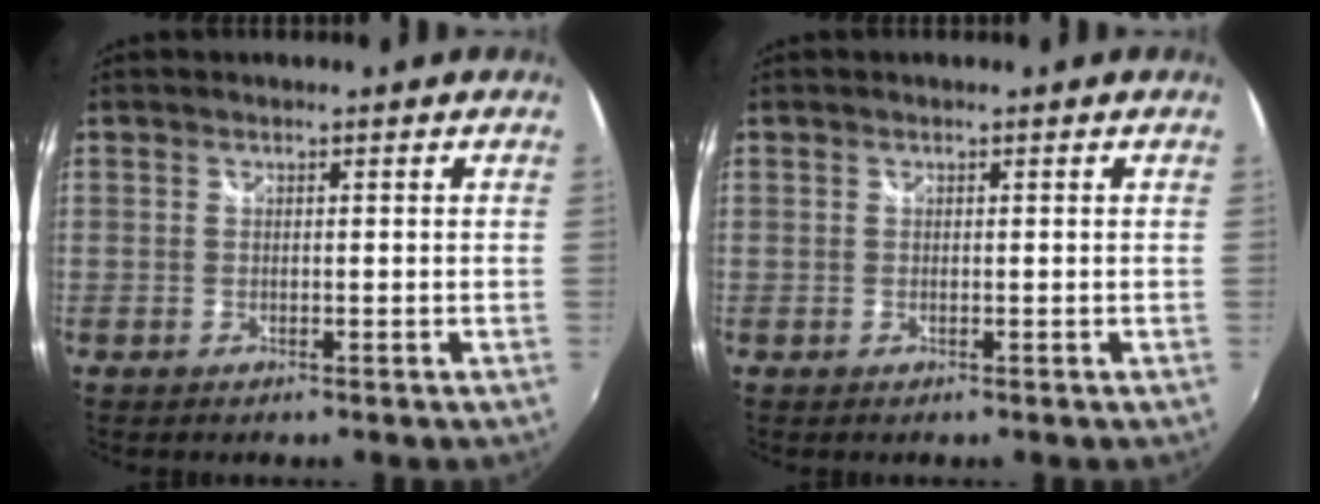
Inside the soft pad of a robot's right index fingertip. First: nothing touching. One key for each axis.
{"total": 0.0}